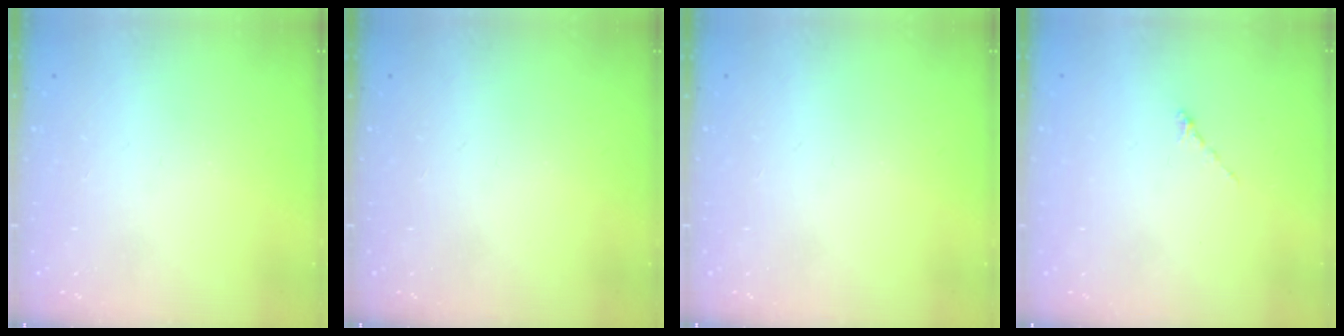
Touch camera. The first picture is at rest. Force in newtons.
{"total": 0.0}
{"total": 0.0}
{"total": 0.0}